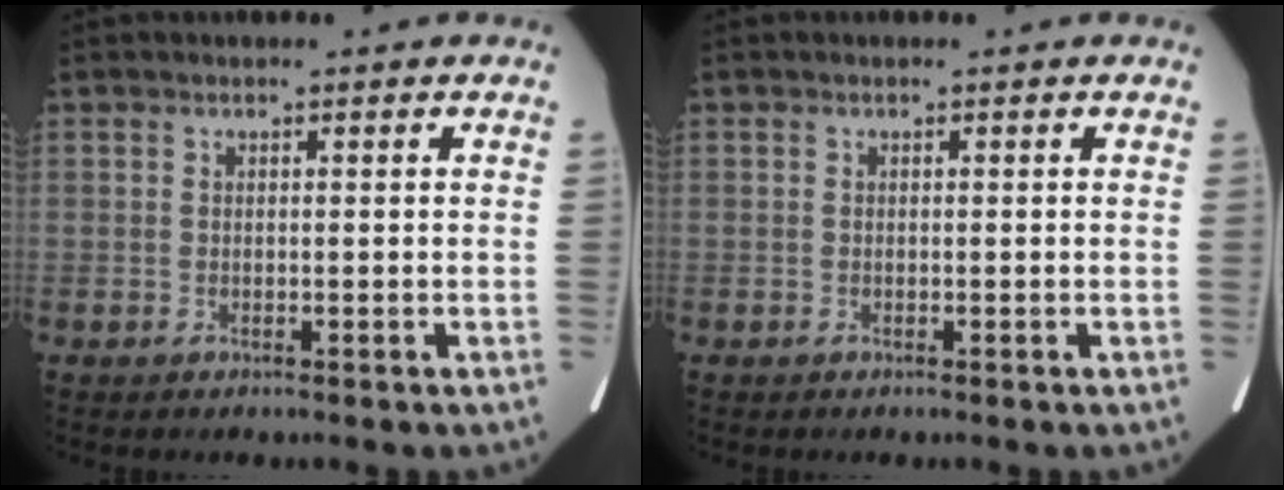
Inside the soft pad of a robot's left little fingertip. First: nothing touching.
{"total": 0.0}